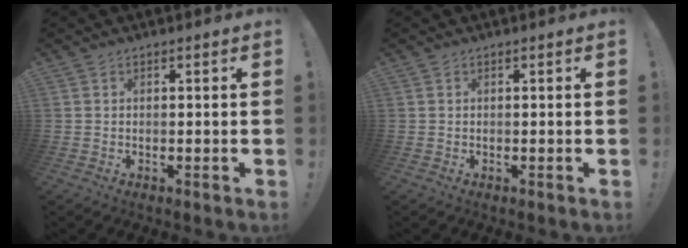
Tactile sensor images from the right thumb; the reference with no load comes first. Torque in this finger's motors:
{"motor_torque": [-0.03, 0.03, 0.07, -0.09, 0.00]}